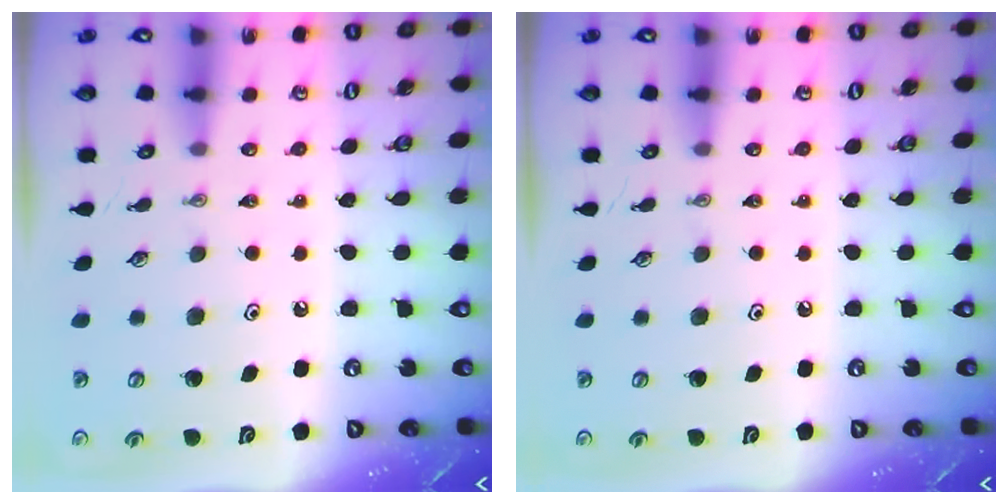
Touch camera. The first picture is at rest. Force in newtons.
{"total": 0.0}